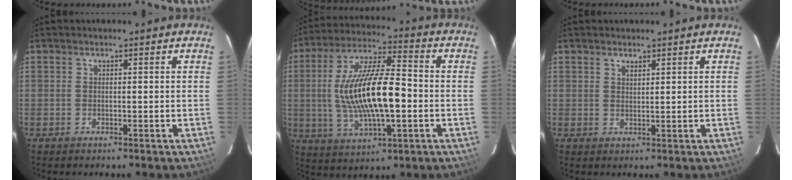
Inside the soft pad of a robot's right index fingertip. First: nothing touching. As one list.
[{"total": 18.3, "force": [-1.5, 6.1, 17.2], "torque": [-0.331, 0.003, -0.020]}, {"total": 1.4, "force": [1.1, 0.6, 0.5], "torque": [-0.005, -0.002, 0.021]}]